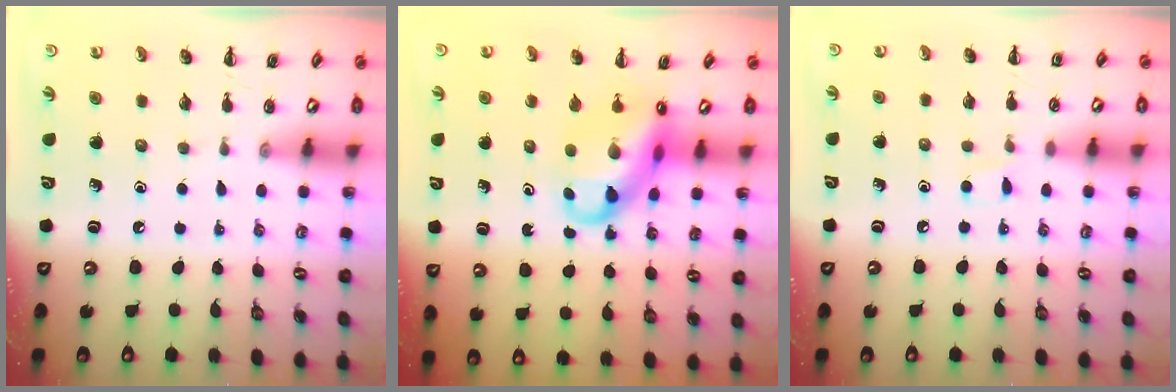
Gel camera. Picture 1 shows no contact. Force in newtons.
{"total": 12.1, "press": 11.6, "slide": 3.1}
{"total": 3.5, "press": 3.3, "slide": 1.3}